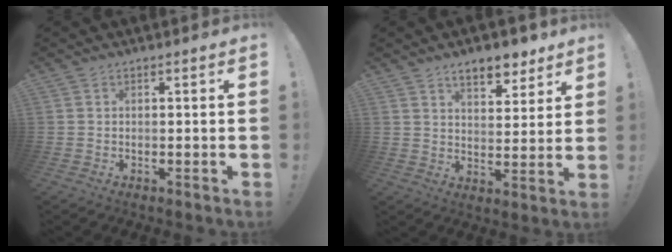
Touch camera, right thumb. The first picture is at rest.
{"total": 9.5, "force": [7.1, 4.0, 4.9], "torque": [-0.060, -0.041, 0.126]}